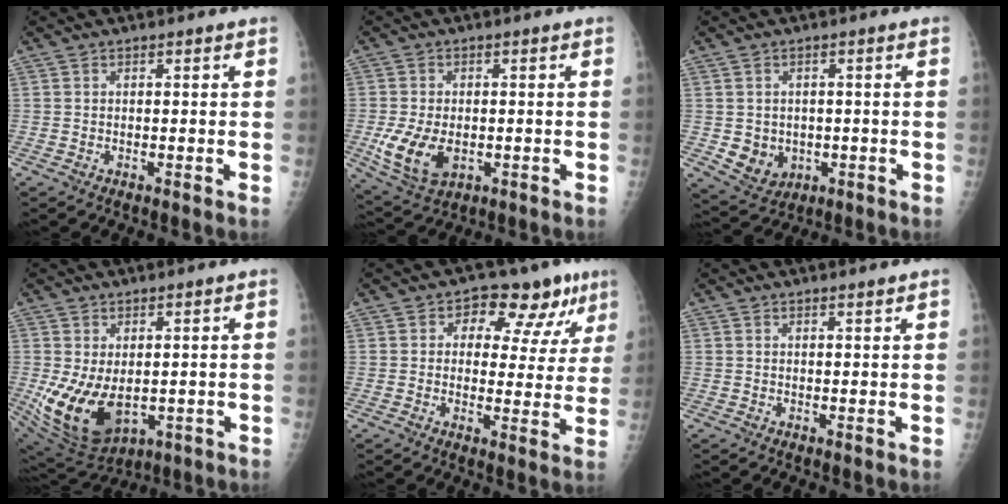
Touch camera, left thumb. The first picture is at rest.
{"total": 9.5, "force": [-1.9, 6.2, 7.0], "torque": [-0.135, -0.008, -0.023]}
{"total": 6.5, "force": [-1.0, 5.7, 3.0], "torque": [-0.027, 0.001, 0.003]}
{"total": 12.9, "force": [-1.1, 8.2, 9.9], "torque": [-0.176, -0.018, 0.011]}
{"total": 11.9, "force": [6.0, 7.2, 7.3], "torque": [-0.037, -0.009, 0.074]}
{"total": 0.9, "force": [0.8, 0.0, 0.4], "torque": [-0.007, -0.006, 0.014]}